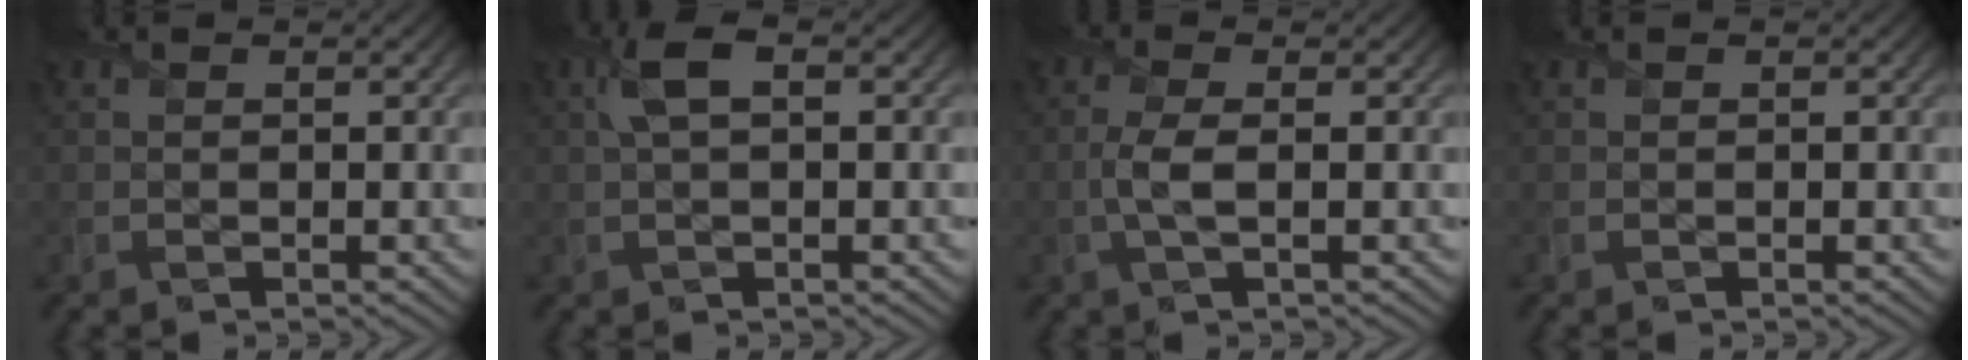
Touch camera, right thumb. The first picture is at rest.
{"total": 3.6, "force": [0.9, 1.4, 3.2], "torque": [-0.077, 0.014, 0.012]}
{"total": 3.2, "force": [-0.3, 0.9, 3.1], "torque": [-0.074, 0.003, -0.012]}
{"total": 0.0}